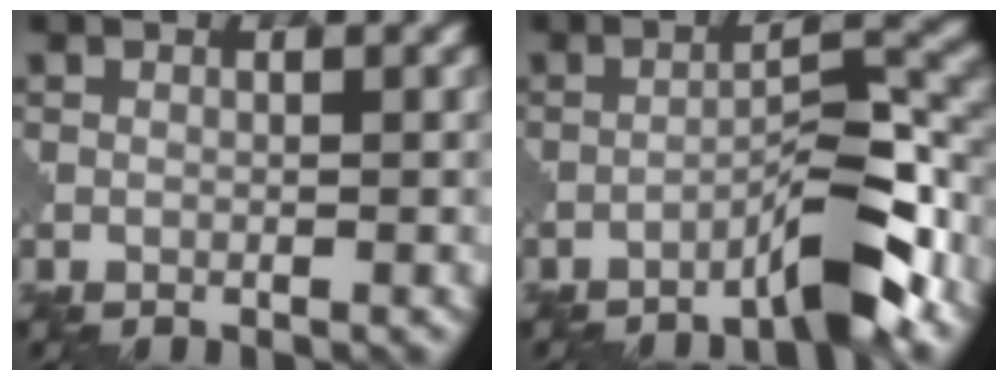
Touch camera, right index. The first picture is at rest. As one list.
[{"total": 5.0, "force": [-3.6, 0.5, 3.4], "torque": [-0.049, 0.018, -0.061]}]